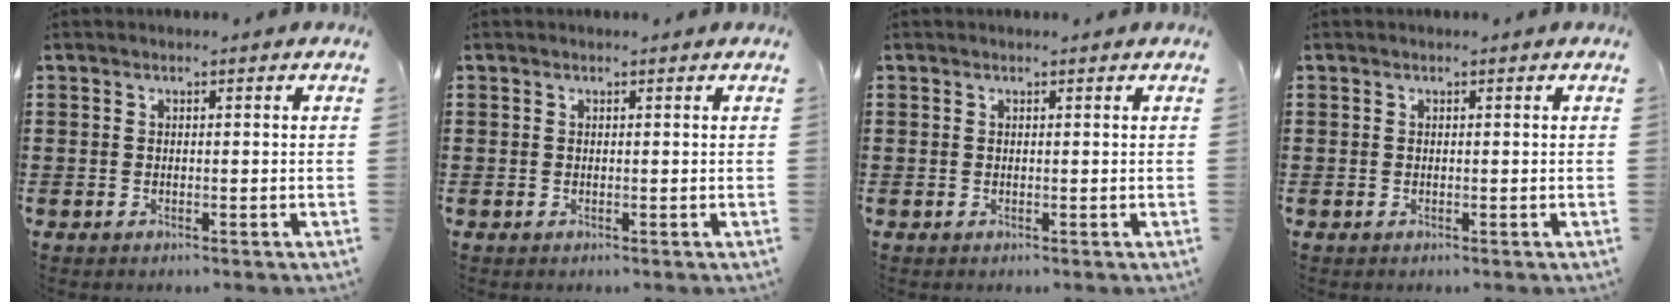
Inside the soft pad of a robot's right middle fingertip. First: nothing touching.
{"total": 0.0}
{"total": 0.0}
{"total": 0.0}